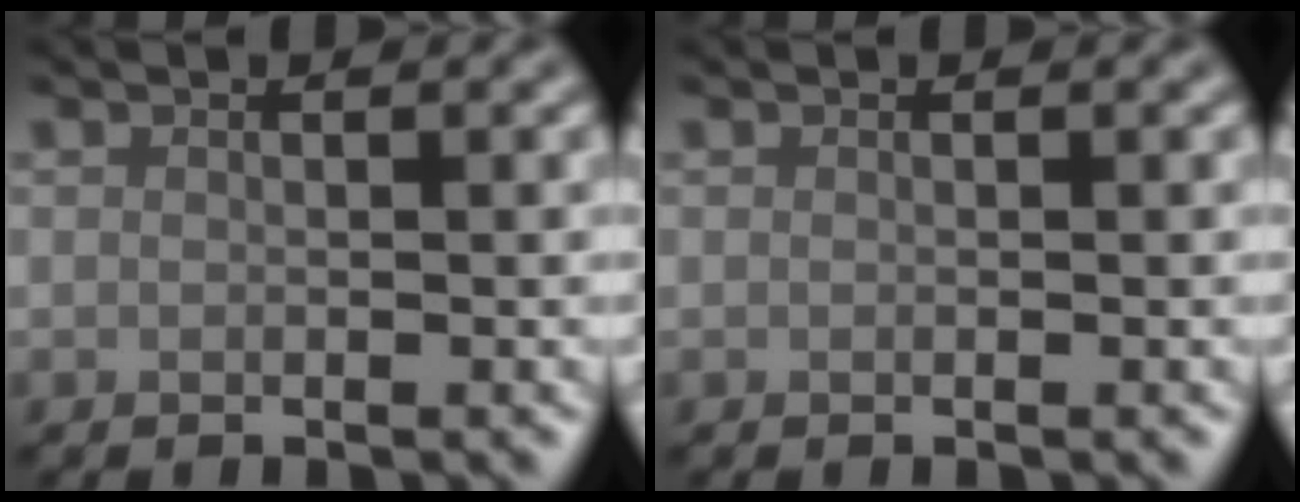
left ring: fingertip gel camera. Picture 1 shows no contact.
{"total": 0.0}